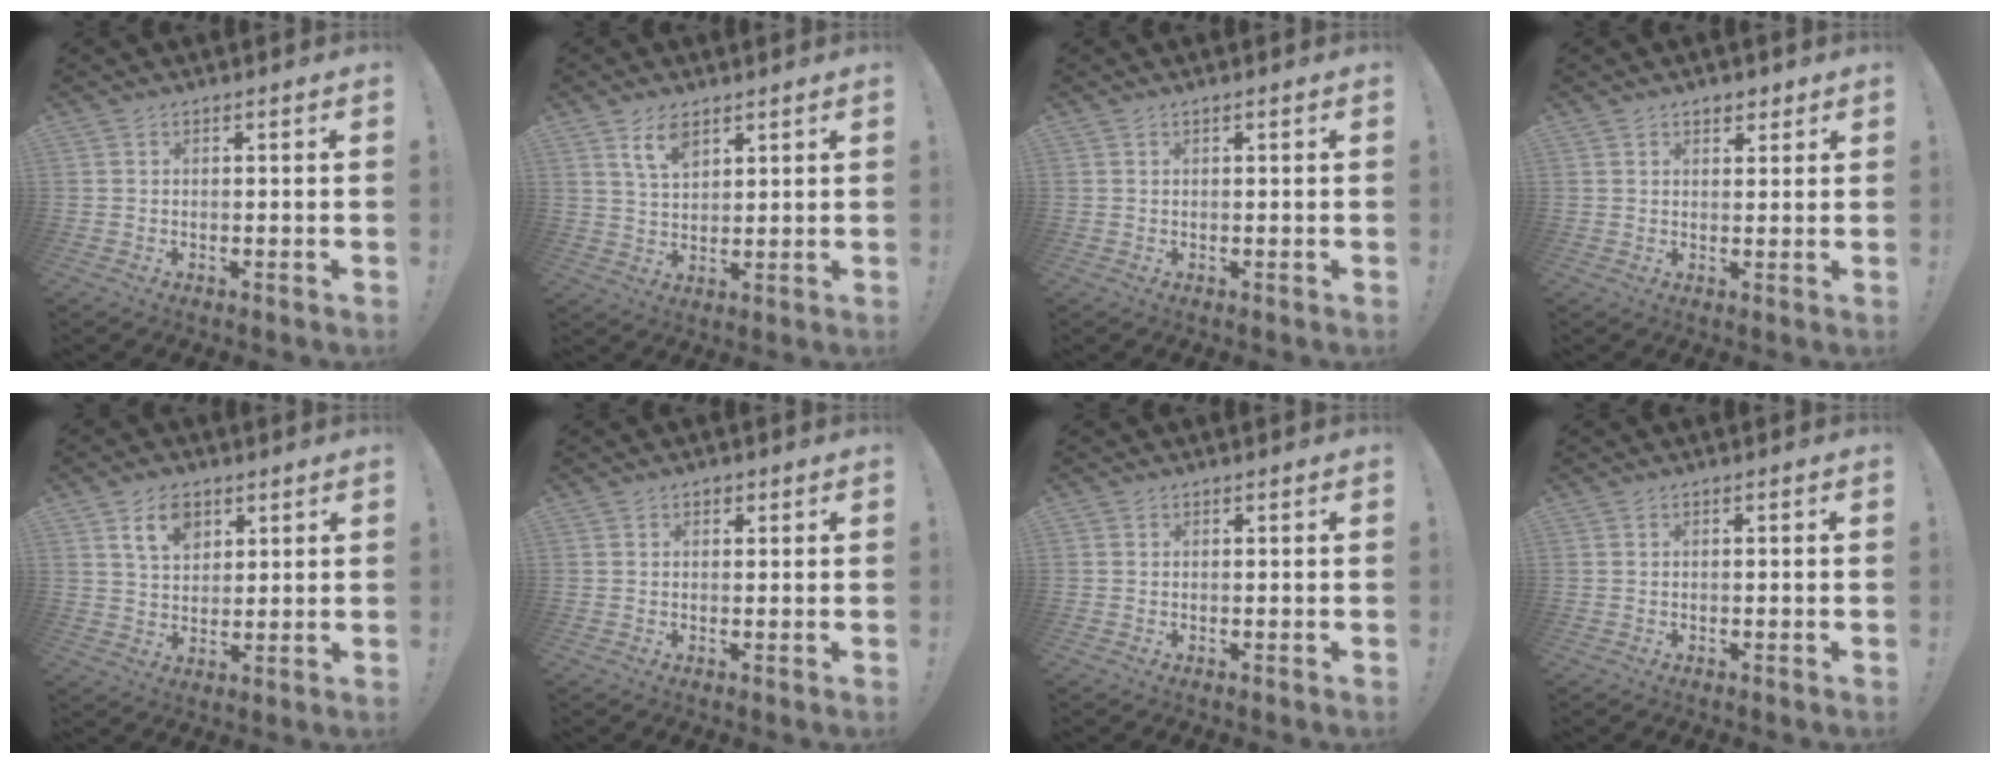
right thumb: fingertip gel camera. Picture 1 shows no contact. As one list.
[{"total": 6.7, "force": [4.2, 3.1, 4.1], "torque": [-0.072, -0.018, 0.076]}, {"total": 0.0}, {"total": 2.6, "force": [1.8, 1.7, 0.9], "torque": [0.004, -0.010, 0.029]}, {"total": 8.7, "force": [4.7, 5.7, 4.7], "torque": [-0.072, -0.012, 0.086]}, {"total": 1.1, "force": [0.4, 1.0, 0.3], "torque": [0.002, -0.001, 0.005]}, {"total": 0.0}, {"total": 0.0}]